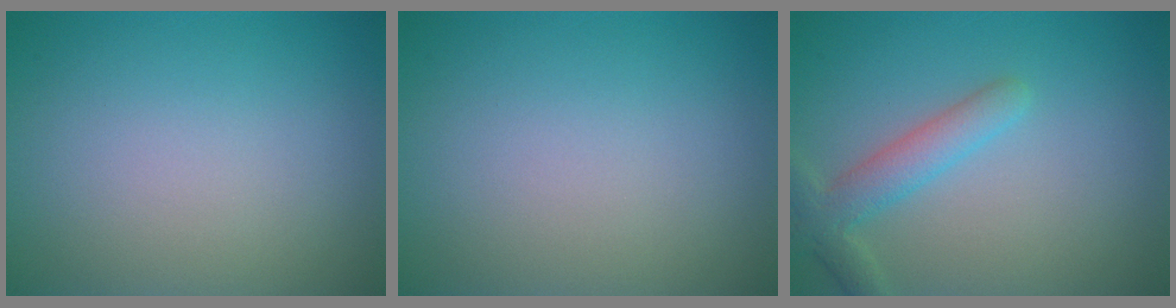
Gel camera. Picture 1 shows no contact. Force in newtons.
{"total": 0.0}
{"total": 3.2, "press": 3.2, "slide": 0.2}